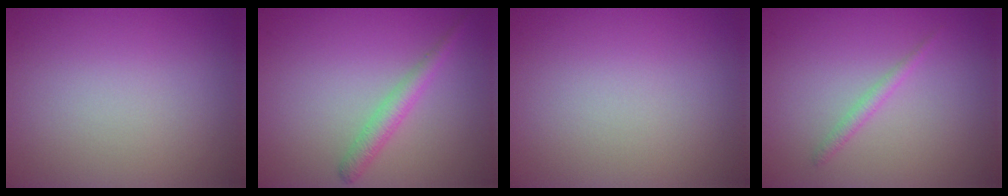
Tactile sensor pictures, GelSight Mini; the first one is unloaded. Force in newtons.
{"total": 2.0, "press": 2.0, "slide": 0.1}
{"total": 0.0}
{"total": 1.0, "press": 1.0, "slide": 0.1}